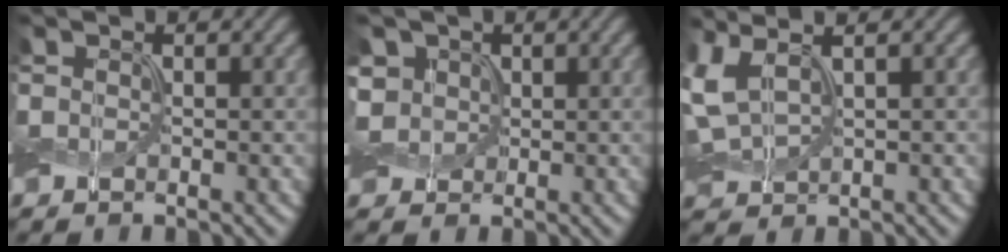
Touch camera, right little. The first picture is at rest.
{"total": 3.3, "force": [0.7, 2.9, 1.4], "torque": [-0.042, 0.011, 0.001]}
{"total": 4.8, "force": [1.4, 2.4, 3.9], "torque": [-0.107, 0.018, 0.029]}